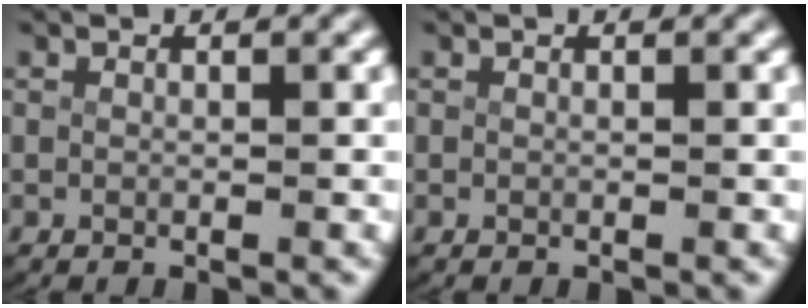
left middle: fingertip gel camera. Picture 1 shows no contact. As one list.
[{"total": 0.0}]